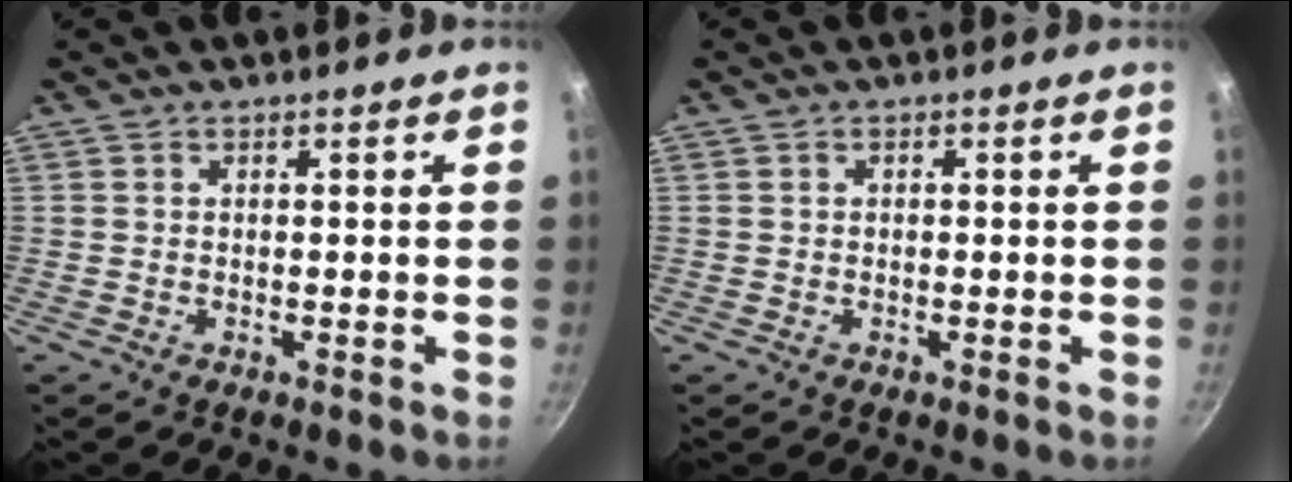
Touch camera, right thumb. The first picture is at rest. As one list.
[{"total": 0.6, "force": [0.1, 0.5, 0.3], "torque": [-0.004, 0.005, 0.002]}]